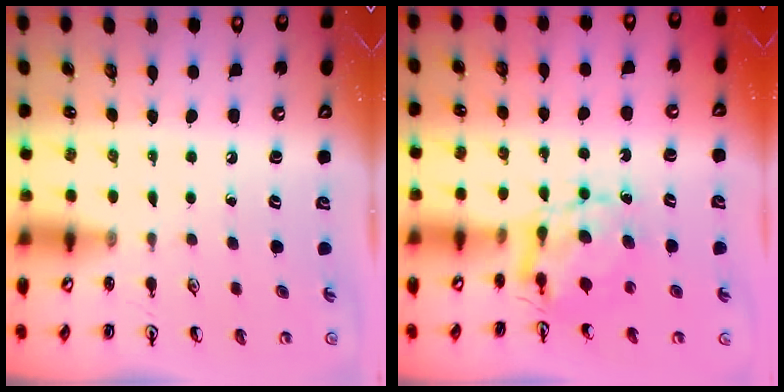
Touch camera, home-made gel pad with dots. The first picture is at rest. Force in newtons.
{"total": 6.6, "press": 6.6, "slide": 0.5}